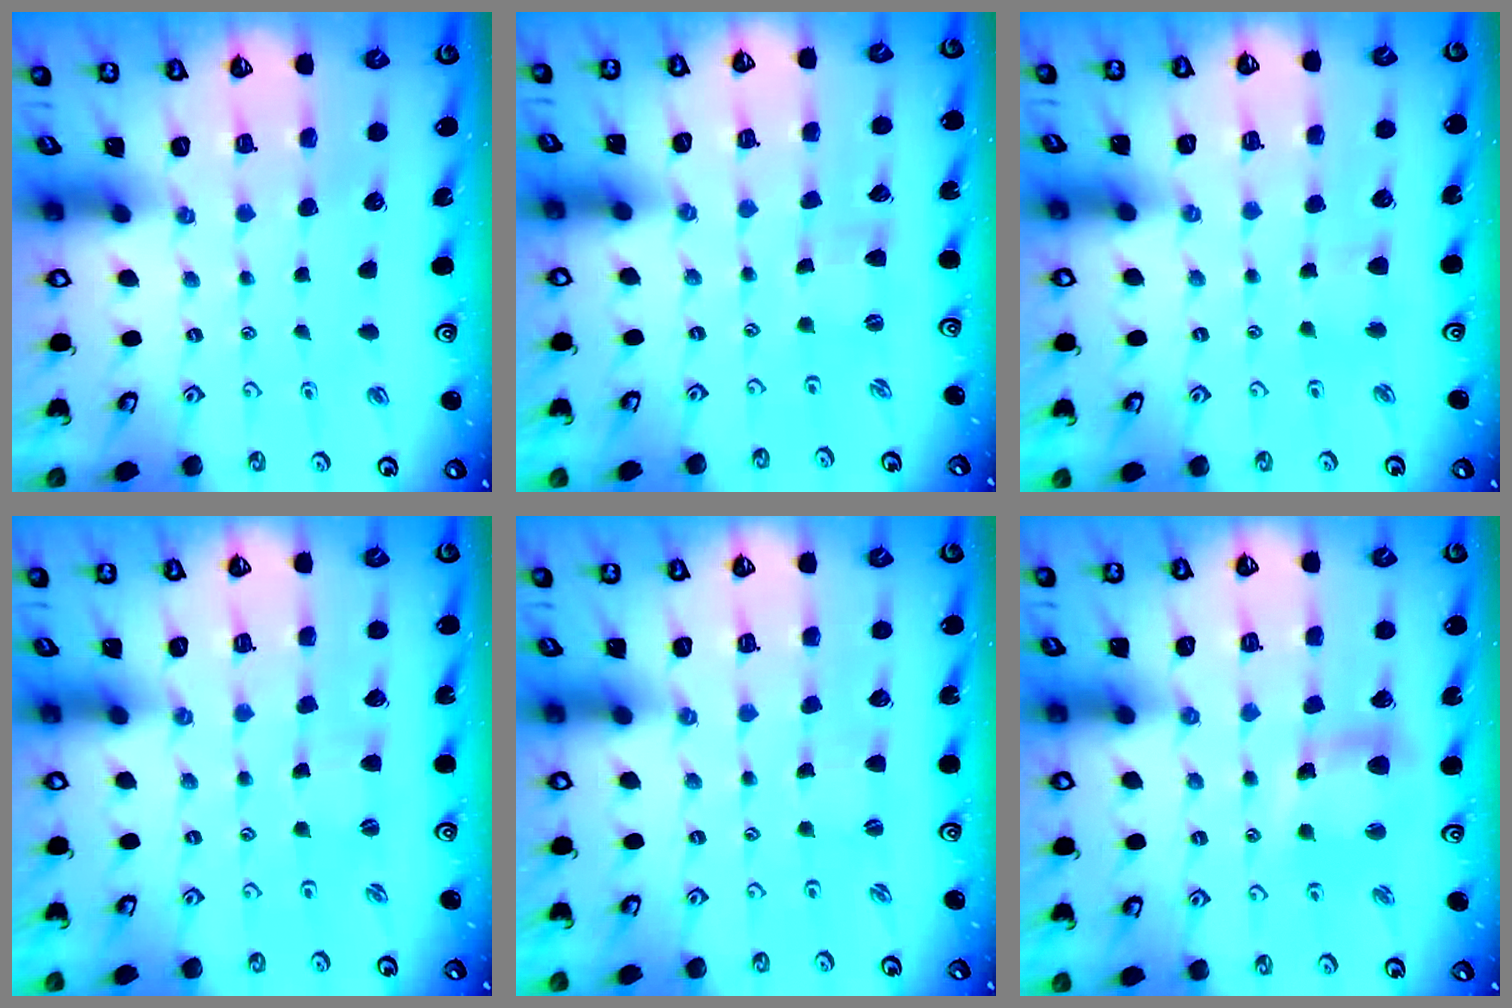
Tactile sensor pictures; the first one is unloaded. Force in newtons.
{"total": 0.0}
{"total": 3.1, "press": 3.0, "slide": 0.5}
{"total": 0.8, "press": 0.8, "slide": 0.2}
{"total": 0.0}
{"total": 8.5, "press": 8.3, "slide": 1.4}